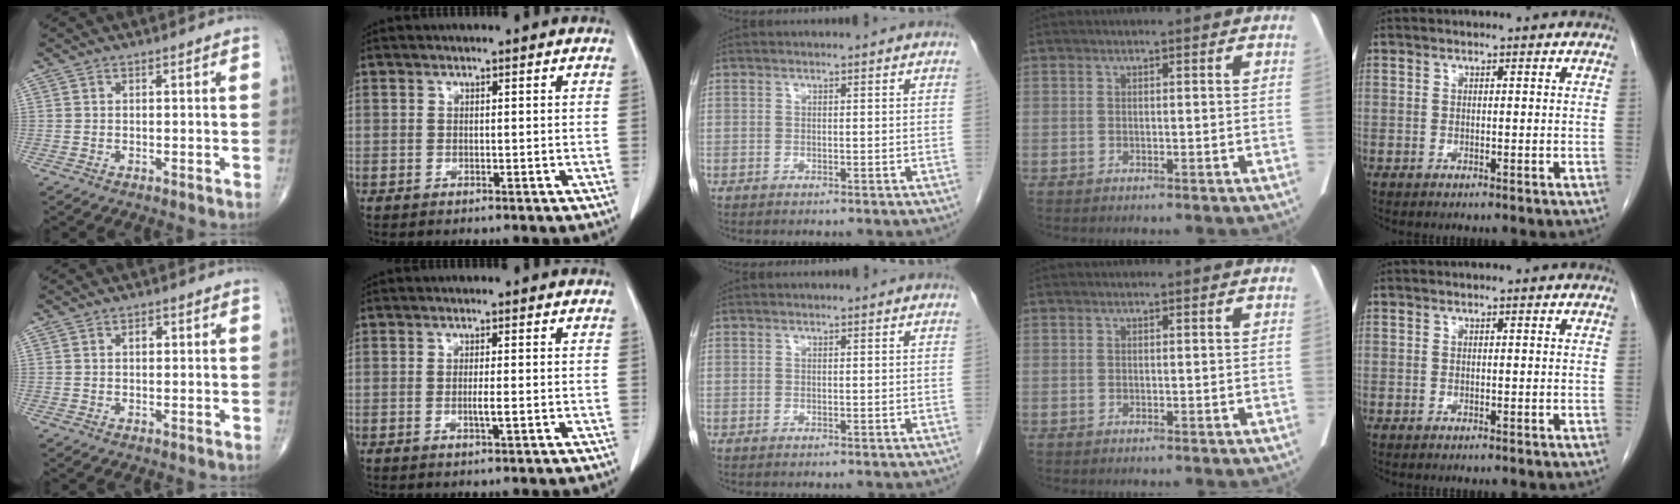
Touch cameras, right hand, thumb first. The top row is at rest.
{"thumb": {"total": 1.5, "force": [0.4, 0.9, 1.1], "torque": [-0.018, 0.002, 0.007]}, "index": {"total": 1.8, "force": [-0.4, -0.1, 1.8], "torque": [-0.035, -0.003, -0.008]}}